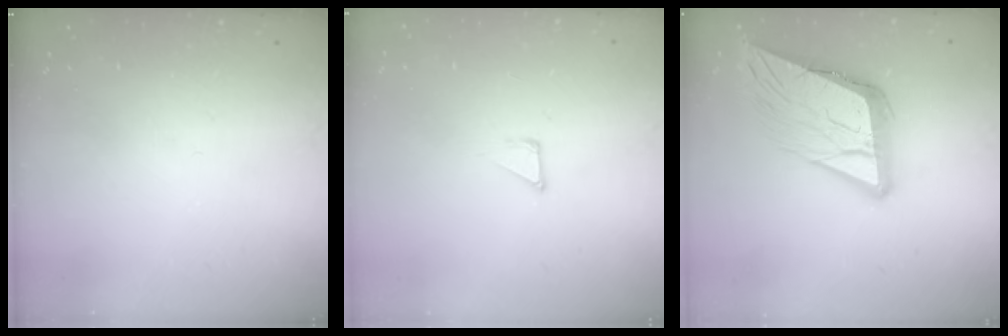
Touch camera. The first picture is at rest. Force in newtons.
{"total": 2.7, "press": 2.7, "slide": 0.3}
{"total": 16.4, "press": 16.2, "slide": 2.8}